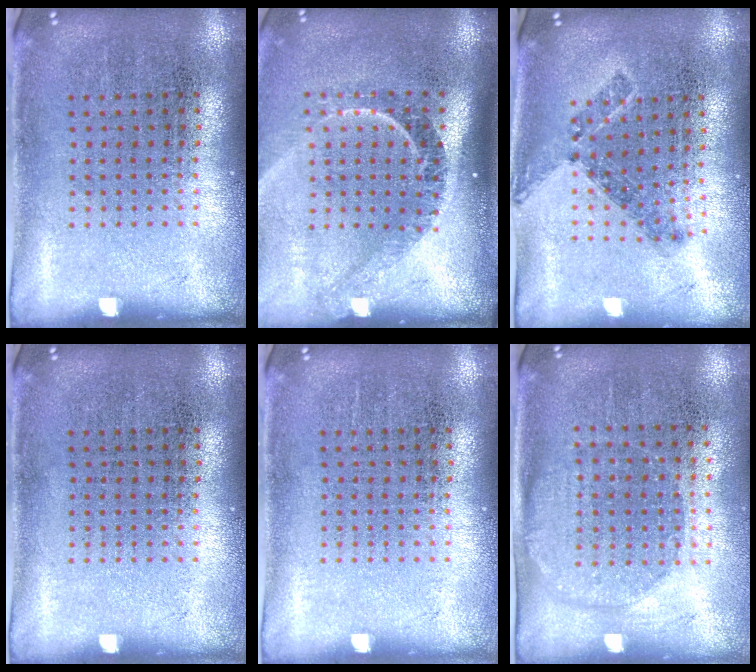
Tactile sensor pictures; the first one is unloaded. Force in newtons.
{"total": 2.2, "press": 1.6, "slide": 1.6}
{"total": 0.9, "press": 0.8, "slide": 0.5}
{"total": 0.0}
{"total": 0.0}
{"total": 1.5, "press": 1.3, "slide": 0.7}